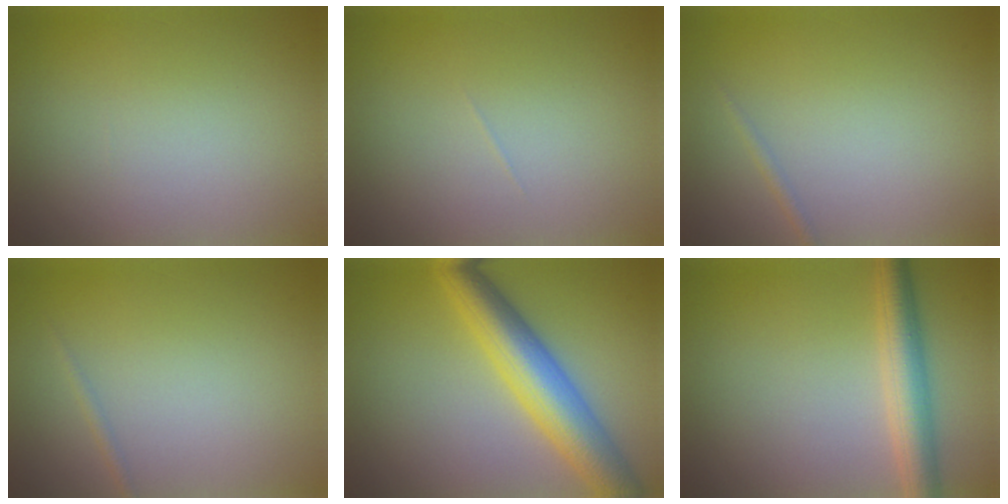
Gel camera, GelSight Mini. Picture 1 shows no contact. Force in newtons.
{"total": 0.0}
{"total": 0.7, "press": 0.7, "slide": 0.0}
{"total": 0.6, "press": 0.6, "slide": 0.1}
{"total": 7.5, "press": 7.5, "slide": 0.2}
{"total": 4.3, "press": 4.3, "slide": 0.1}